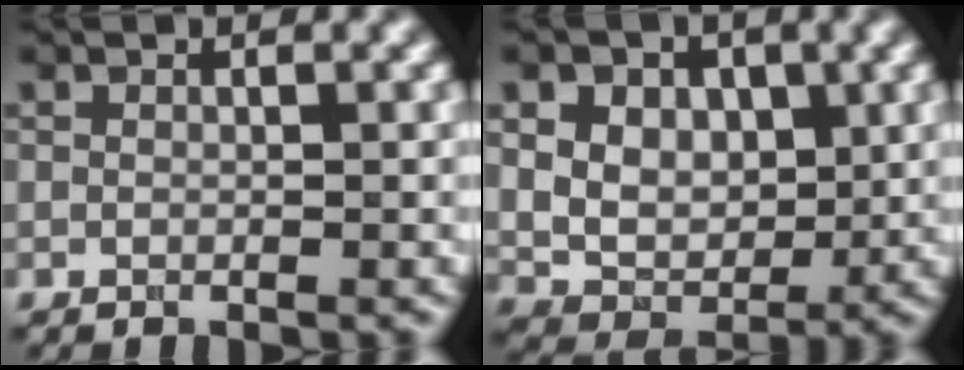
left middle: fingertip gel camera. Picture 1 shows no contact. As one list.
[{"total": 9.3, "force": [3.3, 7.0, 5.1], "torque": [-0.088, 0.019, 0.048]}]